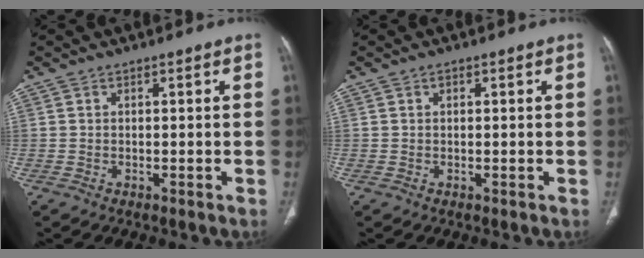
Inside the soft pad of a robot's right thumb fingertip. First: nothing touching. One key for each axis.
{"total": 0.6, "fx": 0.3, "fy": 0.4, "fz": 0.4, "tx": -0.006, "ty": 0.000, "tz": 0.003}